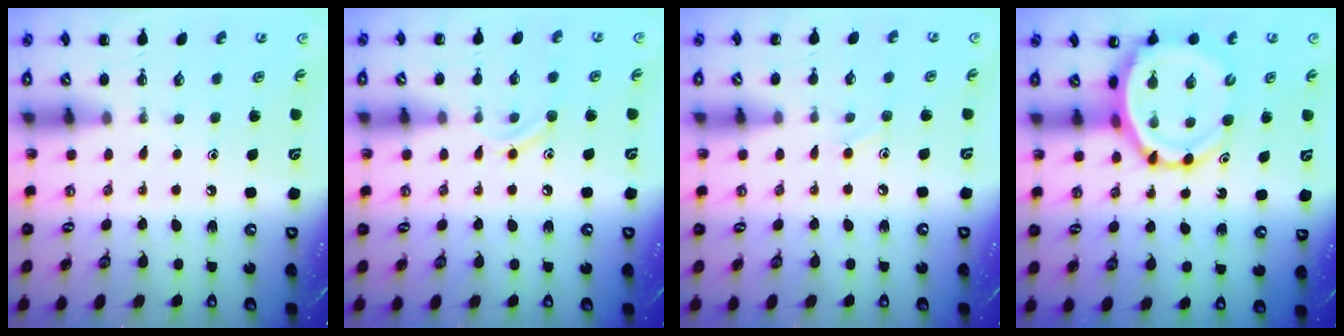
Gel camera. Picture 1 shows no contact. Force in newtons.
{"total": 9.1, "press": 8.9, "slide": 1.6}
{"total": 4.8, "press": 4.5, "slide": 1.6}
{"total": 8.9, "press": 8.4, "slide": 2.9}